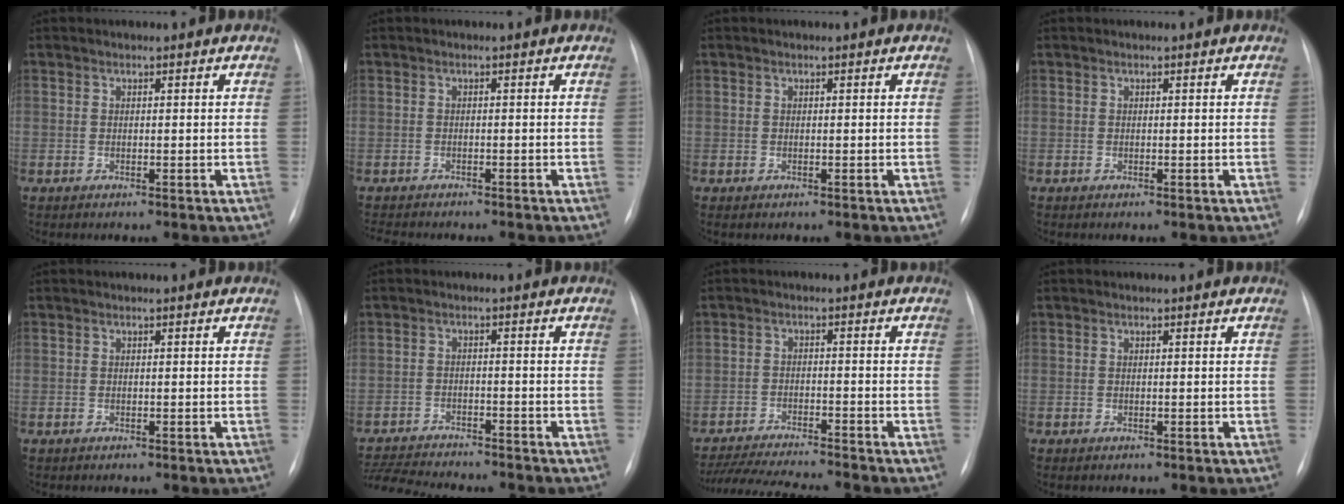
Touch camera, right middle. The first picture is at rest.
{"total": 5.4, "force": [-4.8, 1.0, 2.2], "torque": [-0.032, -0.008, -0.069]}
{"total": 0.0}
{"total": 0.0}
{"total": 0.0}
{"total": 12.8, "force": [-11.9, 1.5, 4.5], "torque": [-0.083, -0.009, -0.174]}
{"total": 11.7, "force": [-10.9, 0.0, 4.2], "torque": [-0.072, -0.010, -0.171]}
{"total": 0.0}